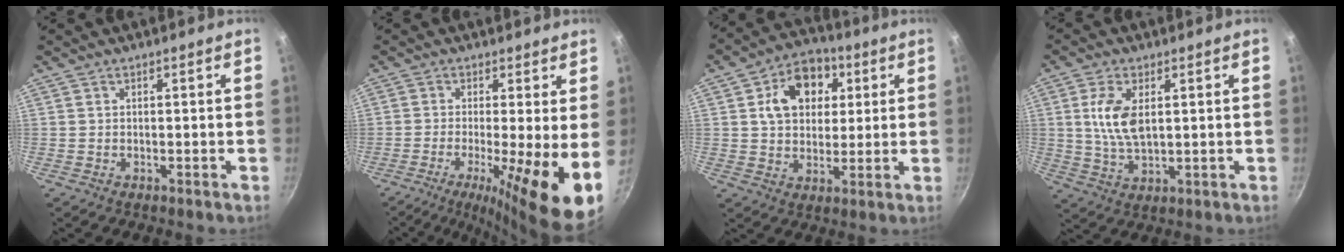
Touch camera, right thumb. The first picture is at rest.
{"total": 12.9, "force": [-2.7, 2.1, 12.5], "torque": [-0.196, -0.015, -0.044]}
{"total": 13.0, "force": [3.9, 9.7, 7.8], "torque": [-0.088, 0.006, 0.053]}
{"total": 8.5, "force": [1.8, 4.3, 7.1], "torque": [-0.136, -0.009, 0.035]}